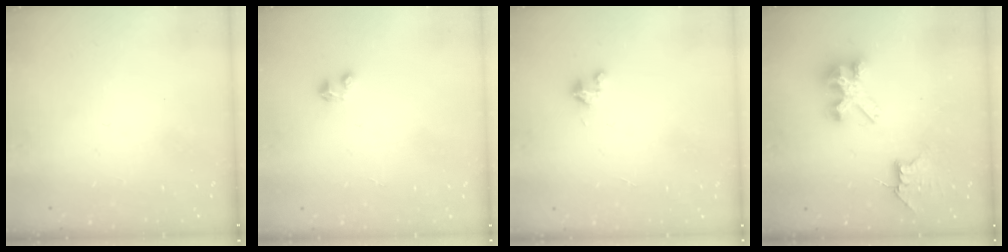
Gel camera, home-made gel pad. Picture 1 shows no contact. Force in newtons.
{"total": 2.4, "press": 2.4, "slide": 0.1}
{"total": 2.7, "press": 2.6, "slide": 0.4}
{"total": 9.6, "press": 9.6, "slide": 0.7}